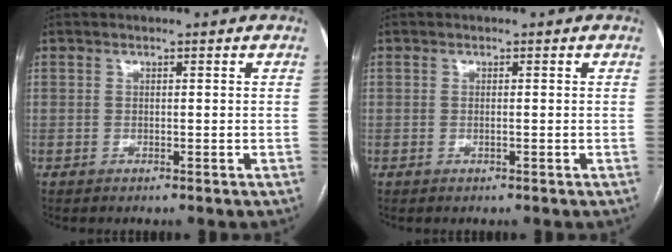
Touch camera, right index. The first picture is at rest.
{"total": 0.0}